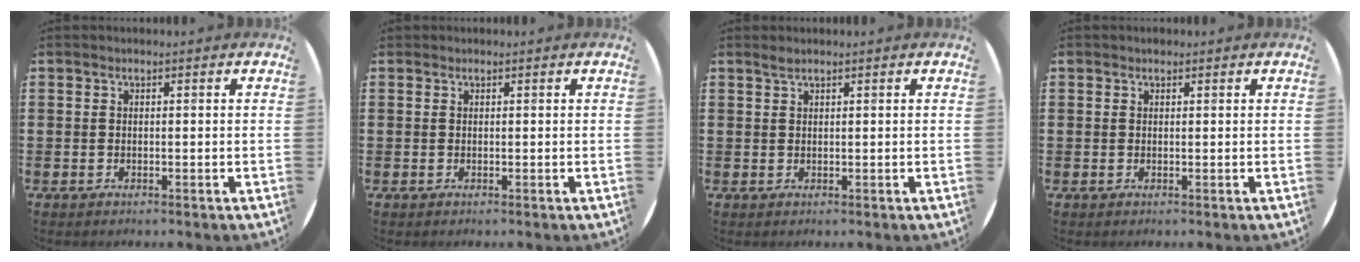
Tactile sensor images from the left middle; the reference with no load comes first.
{"total": 0.0}
{"total": 0.9, "force": [0.8, 0.0, 0.4], "torque": [-0.008, 0.001, 0.014]}
{"total": 0.5, "force": [0.4, 0.3, 0.0], "torque": [0.009, 0.001, 0.006]}